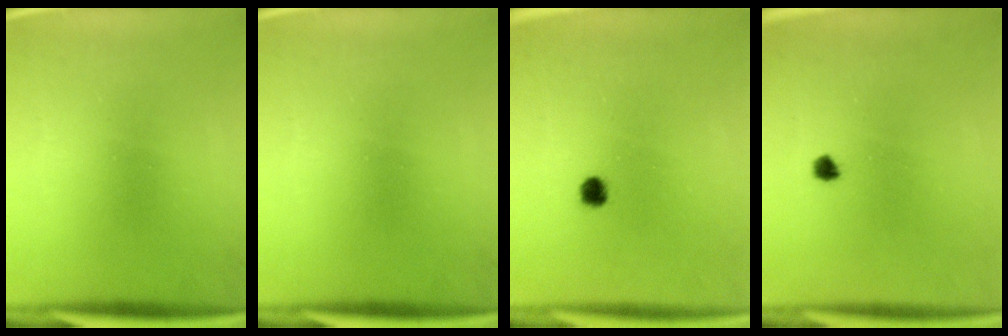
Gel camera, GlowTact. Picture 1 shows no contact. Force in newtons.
{"total": 0.0}
{"total": 2.0}
{"total": 1.3}